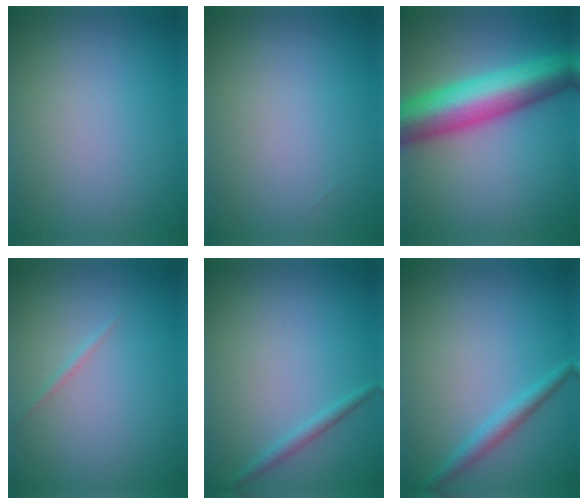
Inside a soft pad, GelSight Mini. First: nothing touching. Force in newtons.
{"total": 0.0}
{"total": 10.0, "press": 10.0, "slide": 0.2}
{"total": 0.6, "press": 0.6, "slide": 0.0}
{"total": 1.1, "press": 1.1, "slide": 0.1}
{"total": 1.9, "press": 1.9, "slide": 0.1}